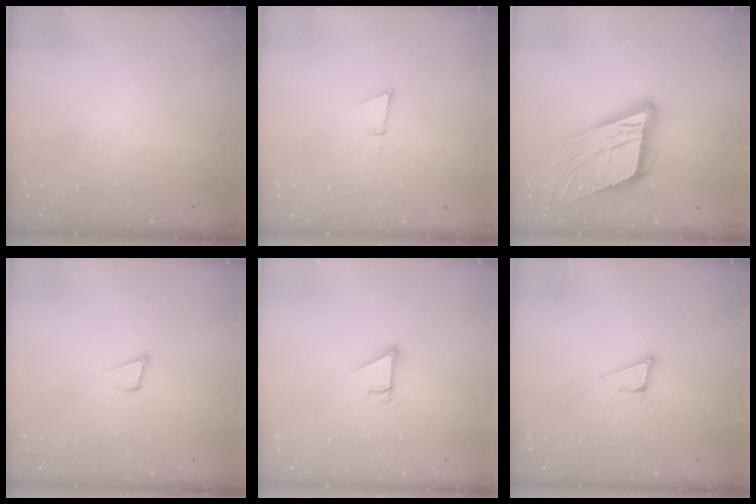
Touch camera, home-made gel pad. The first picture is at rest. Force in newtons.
{"total": 4.3, "press": 4.2, "slide": 0.7}
{"total": 18.5, "press": 18.2, "slide": 3.6}
{"total": 3.9, "press": 2.6, "slide": 2.9}
{"total": 2.5, "press": 2.5, "slide": 0.1}
{"total": 7.0, "press": 6.4, "slide": 2.8}